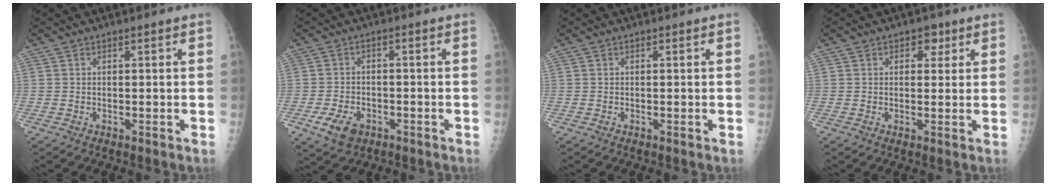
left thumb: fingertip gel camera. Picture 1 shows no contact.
{"total": 6.0, "force": [-2.8, 4.1, 3.4], "torque": [-0.058, 0.008, -0.044]}
{"total": 0.0}
{"total": 3.2, "force": [1.5, 2.3, 1.7], "torque": [0.002, -0.003, 0.016]}